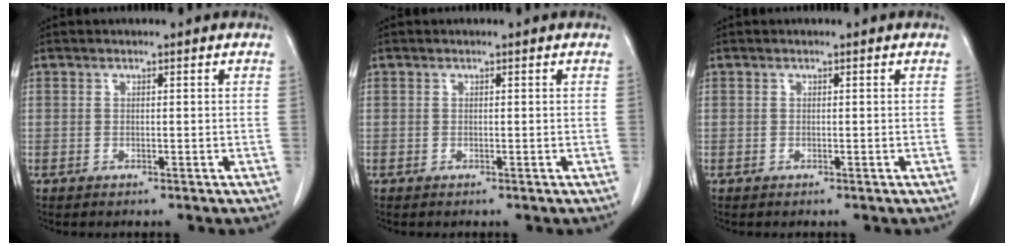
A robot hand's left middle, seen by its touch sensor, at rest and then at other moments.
{"total": 0.0}
{"total": 0.0}